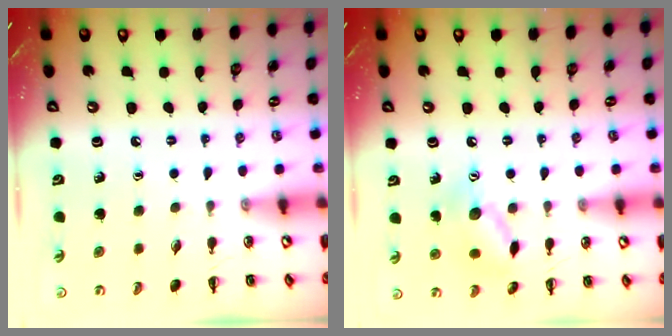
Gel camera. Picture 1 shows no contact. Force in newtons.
{"total": 10.5, "press": 10.5, "slide": 0.6}